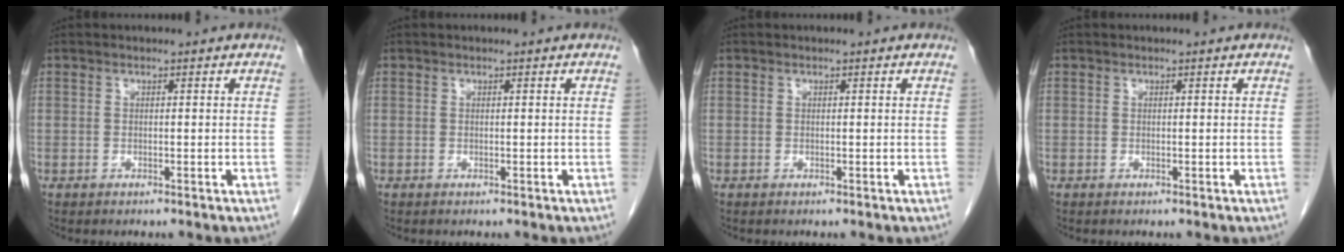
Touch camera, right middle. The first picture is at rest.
{"total": 0.0}
{"total": 0.0}
{"total": 0.0}